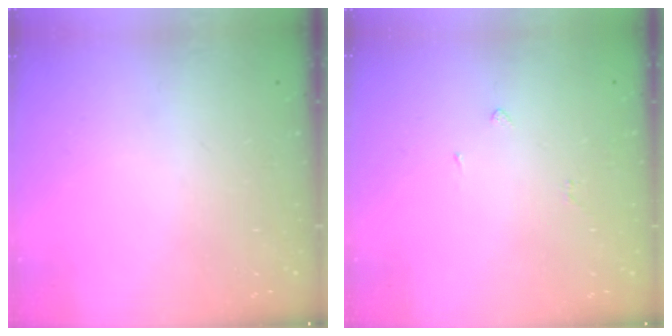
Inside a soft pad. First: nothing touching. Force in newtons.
{"total": 1.9, "press": 1.8, "slide": 0.6}